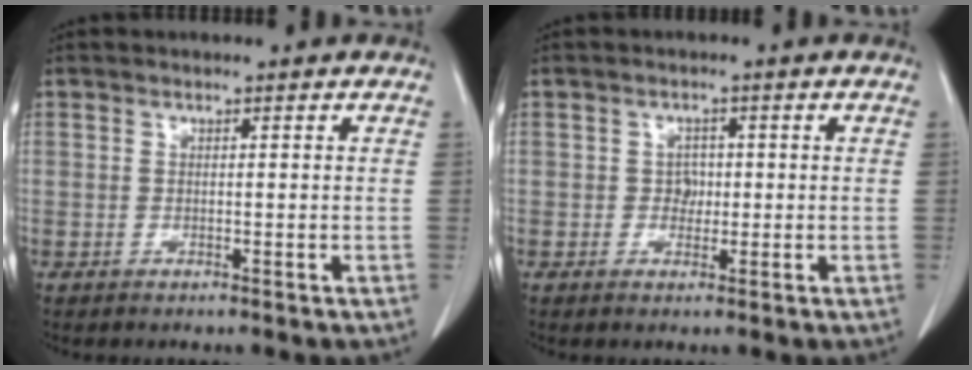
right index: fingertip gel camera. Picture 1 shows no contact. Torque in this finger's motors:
{"motor_torque": [0.06, -0.02, 0.00, 0.01]}